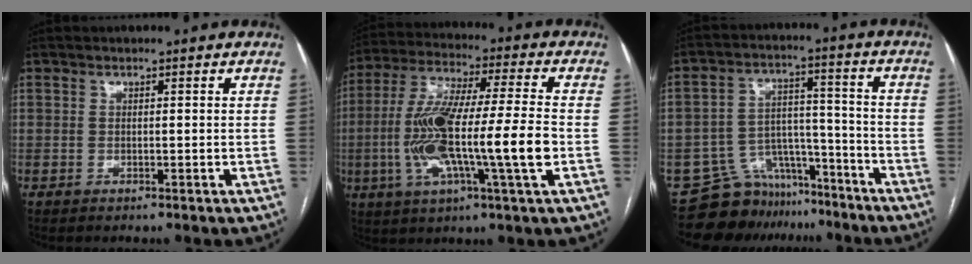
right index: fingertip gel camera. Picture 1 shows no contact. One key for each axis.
{"total": 17.3, "fx": -3.0, "fy": 1.1, "fz": 17.0, "tx": -0.332, "ty": 0.002, "tz": -0.056}
{"total": 10.5, "fx": -9.0, "fy": 5.5, "fz": 0.4, "tx": 0.006, "ty": 0.059, "tz": -0.145}